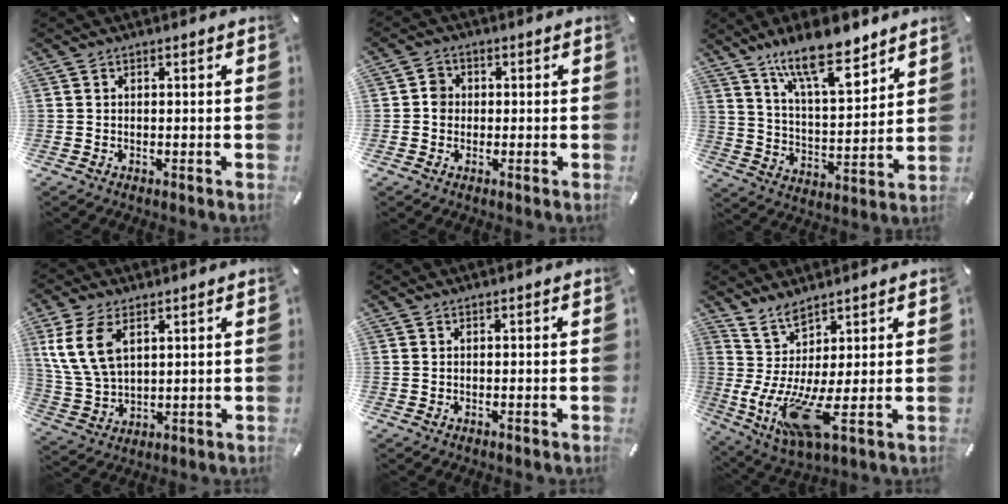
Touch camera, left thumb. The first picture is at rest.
{"total": 3.2, "force": [-0.3, 2.9, 1.3], "torque": [-0.016, 0.003, -0.008]}
{"total": 15.7, "force": [12.1, 5.5, 8.2], "torque": [-0.141, -0.073, 0.213]}
{"total": 10.5, "force": [4.8, 6.4, 6.9], "torque": [-0.178, -0.010, 0.087]}
{"total": 0.0}
{"total": 10.9, "force": [1.0, 1.7, 10.7], "torque": [-0.234, -0.048, 0.015]}